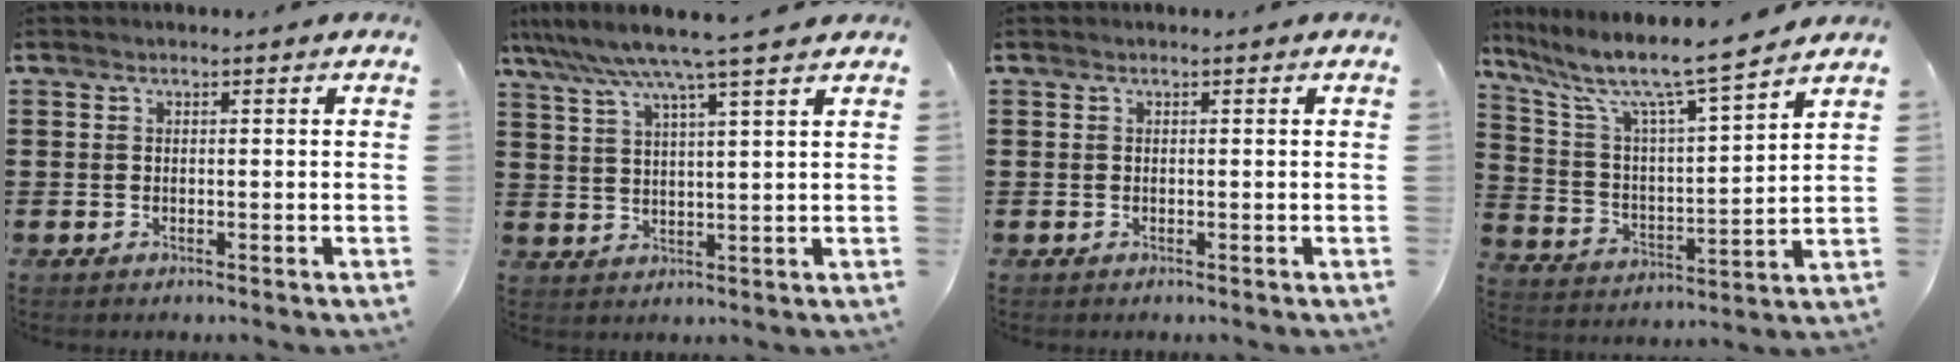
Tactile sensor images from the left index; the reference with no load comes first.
{"total": 7.3, "force": [5.9, -0.4, 4.2], "torque": [-0.099, -0.023, 0.100]}
{"total": 0.0}
{"total": 8.4, "force": [7.0, 0.4, 4.7], "torque": [-0.122, -0.050, 0.109]}